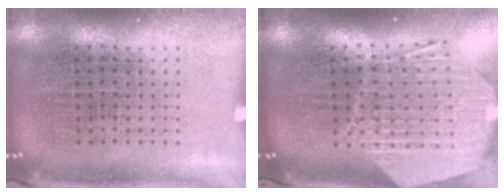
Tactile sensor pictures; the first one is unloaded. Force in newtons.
{"total": 3.0, "press": 2.4, "slide": 1.8}